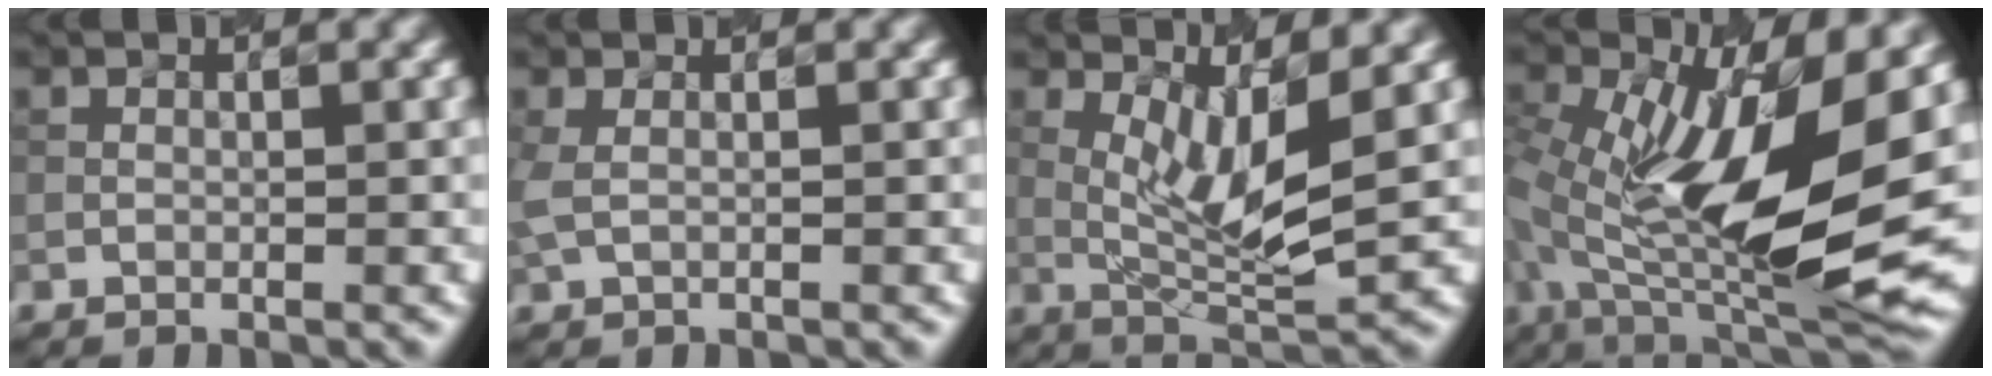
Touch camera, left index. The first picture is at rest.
{"total": 1.4, "force": [0.4, 0.5, 1.3], "torque": [-0.033, 0.006, 0.003]}
{"total": 5.7, "force": [1.2, 1.4, 5.4], "torque": [-0.103, -0.010, 0.028]}
{"total": 13.6, "force": [1.1, 5.2, 12.5], "torque": [-0.217, -0.014, 0.014]}